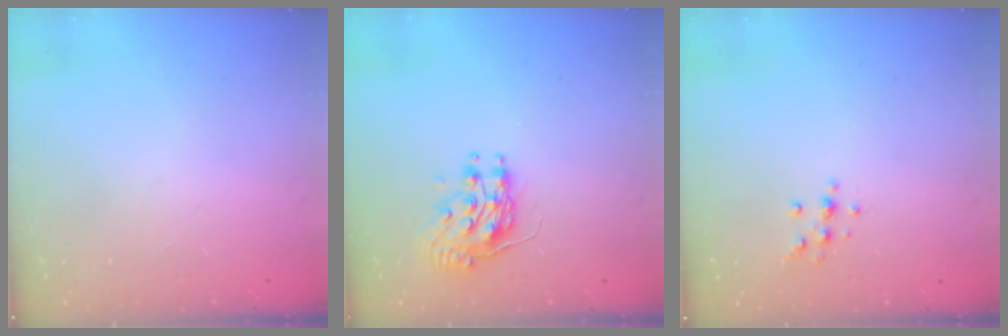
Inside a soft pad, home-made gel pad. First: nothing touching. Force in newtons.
{"total": 9.3, "press": 9.3, "slide": 0.1}
{"total": 5.6, "press": 5.6, "slide": 0.6}